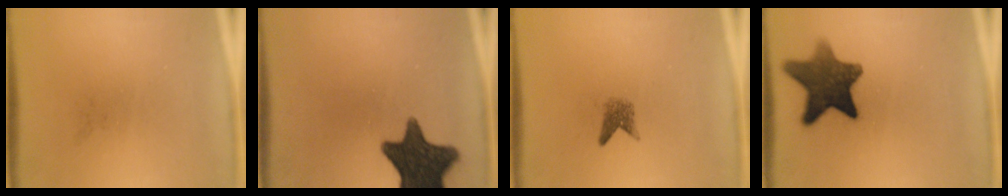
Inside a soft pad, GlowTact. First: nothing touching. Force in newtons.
{"total": 14.2}
{"total": 1.9}
{"total": 11.5}